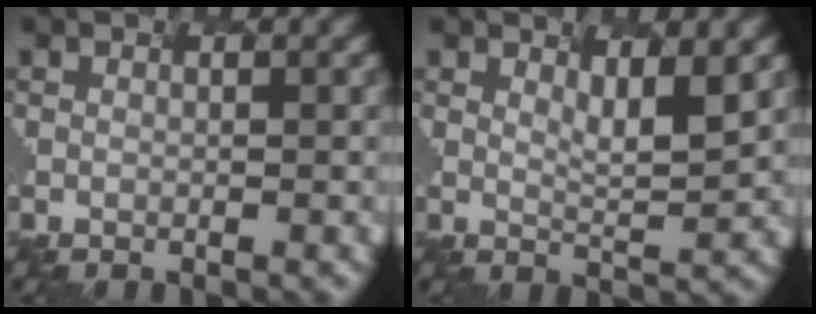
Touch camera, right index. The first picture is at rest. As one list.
[{"total": 1.3, "force": [1.0, -0.7, 0.6], "torque": [-0.036, -0.021, 0.042]}]